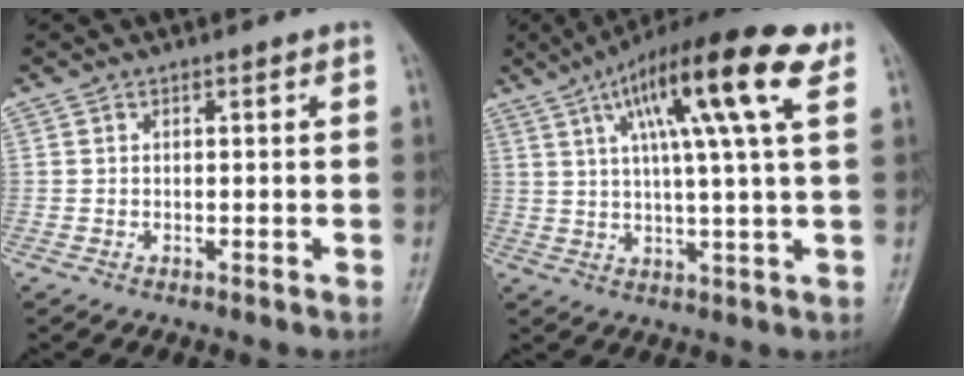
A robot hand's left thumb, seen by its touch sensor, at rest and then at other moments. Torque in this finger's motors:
{"motor_torque": [0.61, 0.66, 2.09, -0.69, 0.22]}